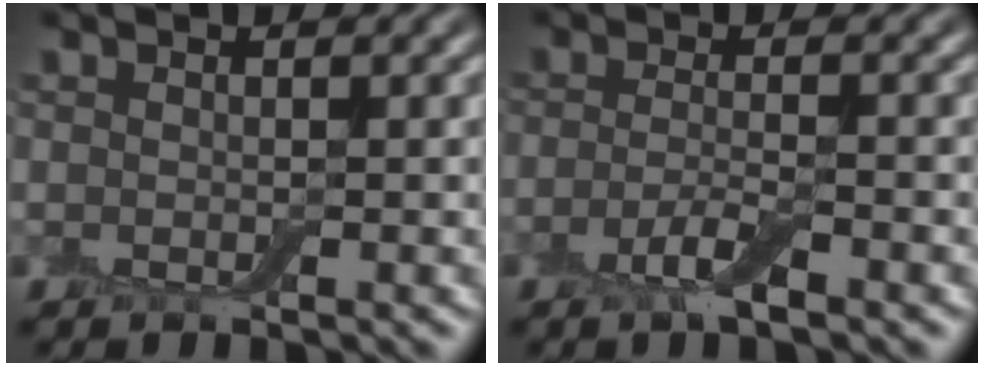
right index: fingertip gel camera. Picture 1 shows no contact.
{"total": 2.5, "force": [-1.3, 0.5, 2.1], "torque": [-0.043, 0.001, -0.032]}